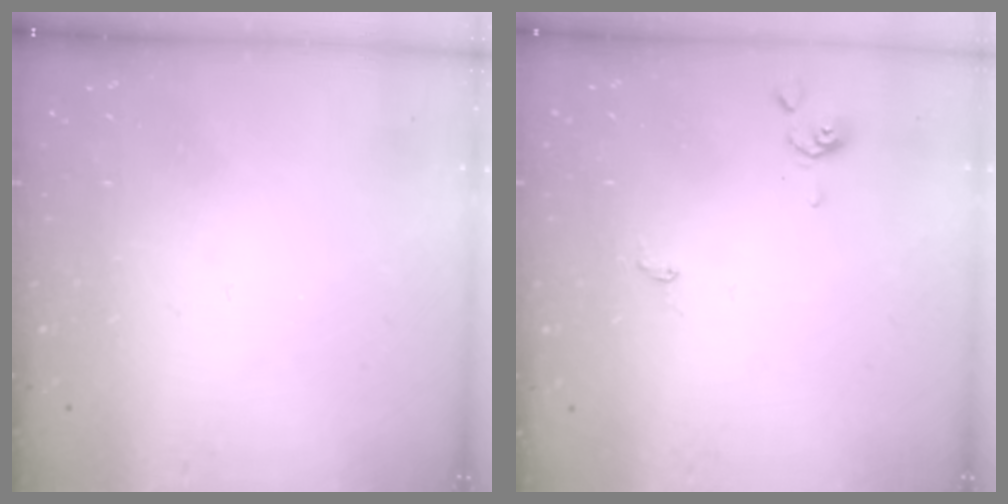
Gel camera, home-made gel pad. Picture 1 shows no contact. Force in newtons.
{"total": 1.0, "press": 1.0, "slide": 0.2}